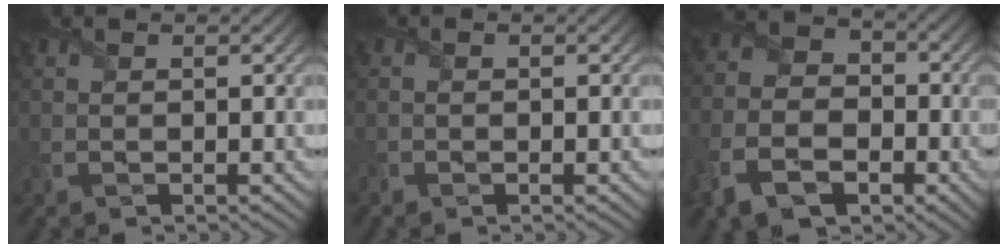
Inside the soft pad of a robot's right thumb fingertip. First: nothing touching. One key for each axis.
{"total": 0.8, "fx": -0.5, "fy": 0.5, "fz": 0.4, "tx": -0.007, "ty": -0.004, "tz": -0.007}
{"total": 11.0, "fx": -5.3, "fy": 7.7, "fz": 5.9, "tx": -0.138, "ty": -0.035, "tz": -0.109}